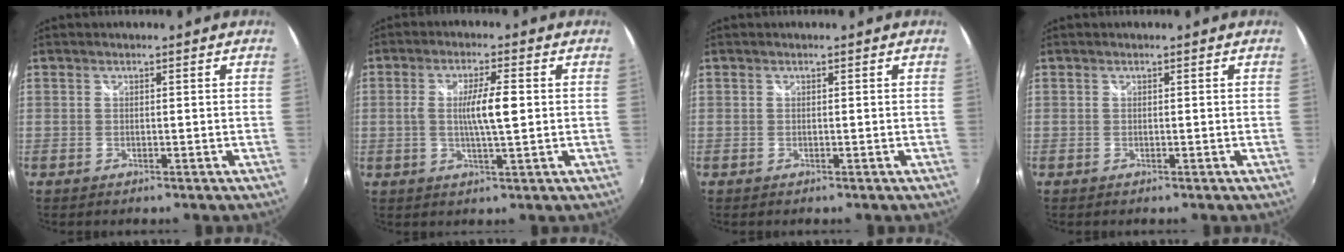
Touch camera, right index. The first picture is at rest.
{"total": 5.9, "force": [0.3, 0.4, 5.9], "torque": [-0.104, 0.001, 0.010]}
{"total": 0.0}
{"total": 0.0}